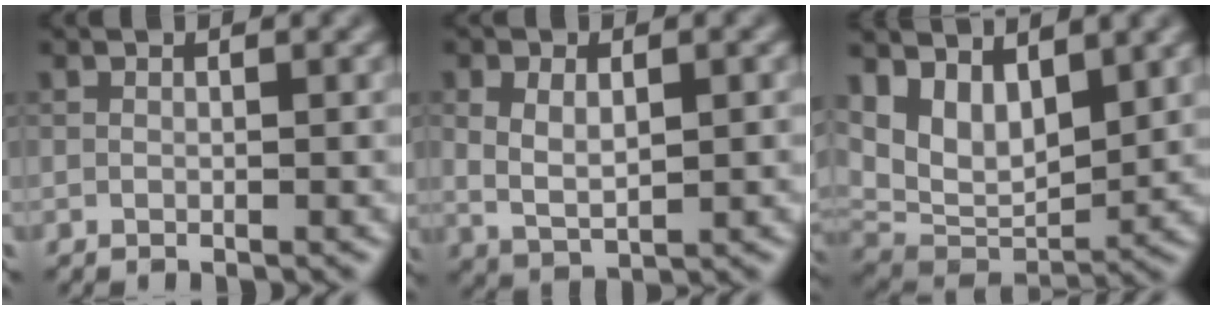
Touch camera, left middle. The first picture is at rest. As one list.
[{"total": 3.2, "force": [0.5, 1.8, 2.6], "torque": [-0.056, -0.004, 0.015]}, {"total": 6.9, "force": [3.4, 3.8, 4.6], "torque": [-0.088, -0.019, 0.067]}]